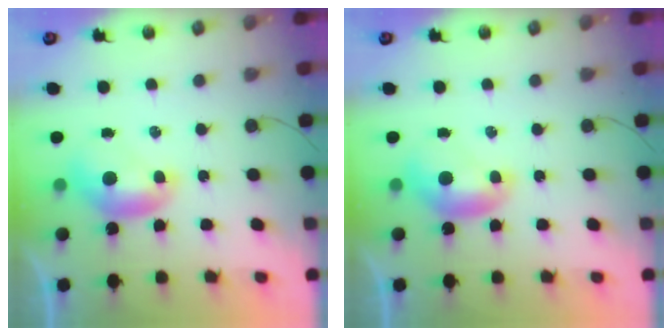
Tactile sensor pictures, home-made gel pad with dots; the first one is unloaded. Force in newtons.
{"total": 0.0}